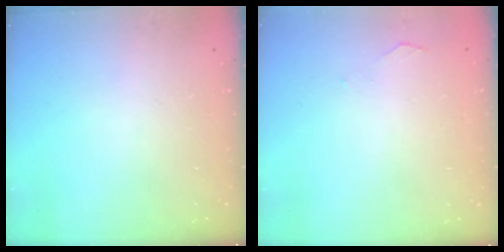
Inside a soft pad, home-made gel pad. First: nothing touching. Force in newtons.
{"total": 1.8, "press": 1.8, "slide": 0.4}